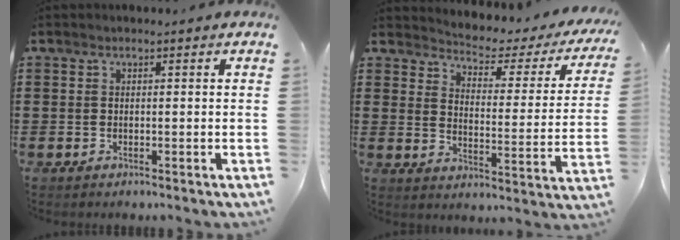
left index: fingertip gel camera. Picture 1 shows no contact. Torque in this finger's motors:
{"motor_torque": [1.70, -0.44, 0.15, 0.01]}